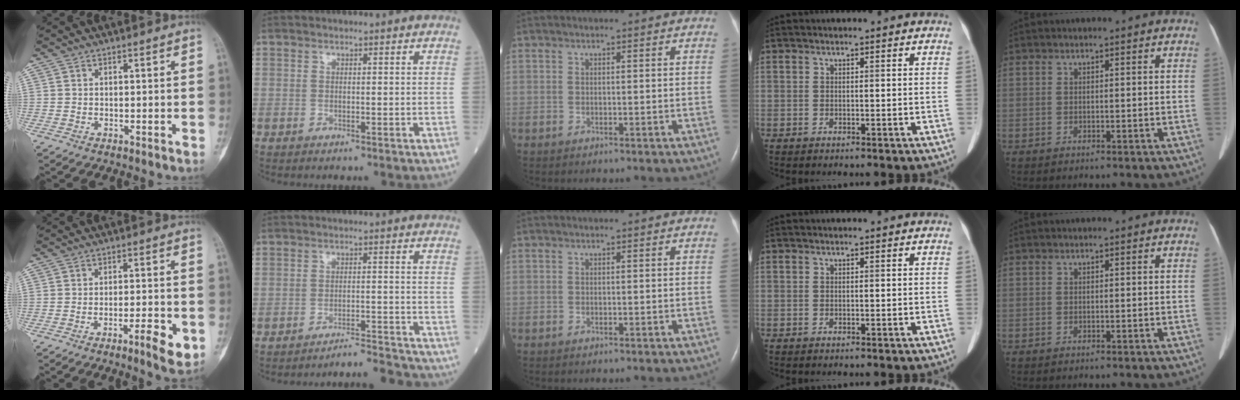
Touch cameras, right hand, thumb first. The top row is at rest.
{"thumb": {"total": 6.3, "force": [-2.6, 1.3, 5.5], "torque": [-0.082, 0.010, -0.036]}, "index": {"total": 5.6, "force": [-5.5, -0.7, -0.5], "torque": [0.014, 0.008, -0.088]}}